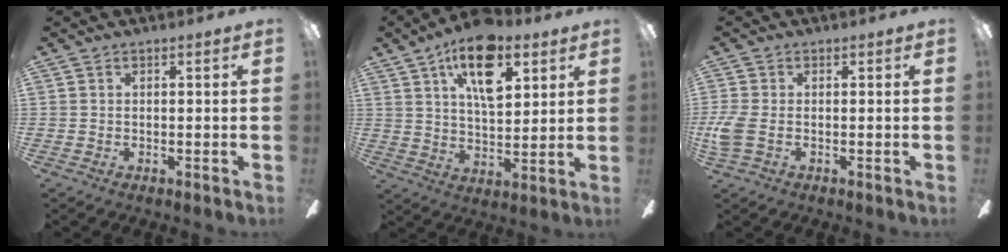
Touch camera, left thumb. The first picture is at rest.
{"total": 15.8, "force": [8.5, 7.6, 11.0], "torque": [-0.175, -0.019, 0.145]}
{"total": 4.9, "force": [-0.9, 2.7, 3.9], "torque": [-0.092, 0.000, -0.020]}